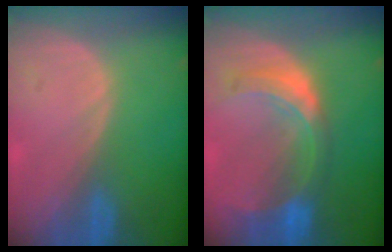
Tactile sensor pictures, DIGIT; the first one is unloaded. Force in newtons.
{"total": 8.1, "press": 7.2, "slide": 3.8}